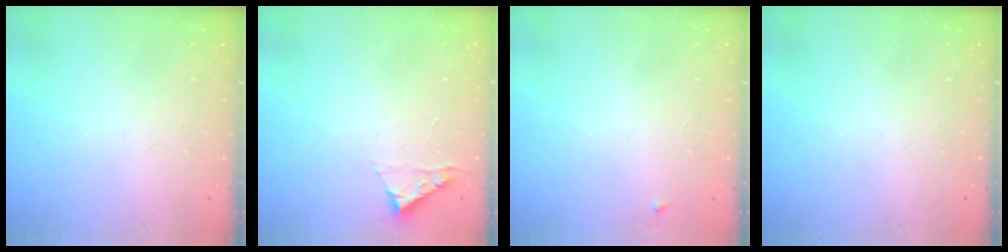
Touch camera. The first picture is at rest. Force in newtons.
{"total": 2.8, "press": 2.8, "slide": 0.3}
{"total": 2.3, "press": 2.3, "slide": 0.3}
{"total": 0.0}